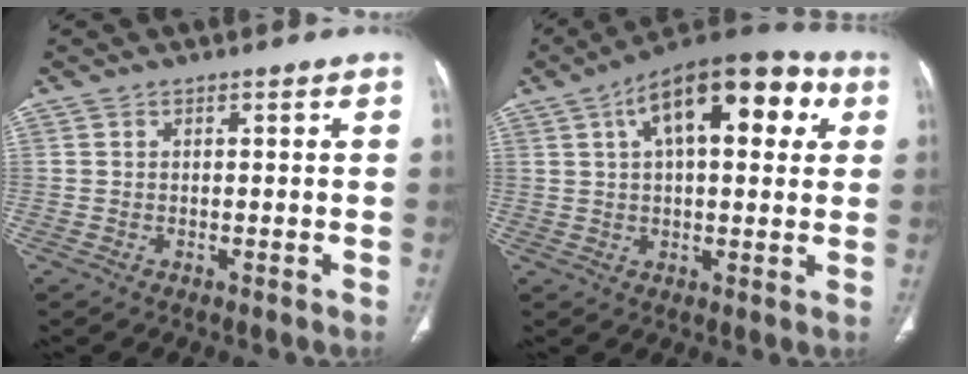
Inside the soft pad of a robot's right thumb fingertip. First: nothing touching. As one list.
[{"total": 19.2, "force": [6.7, 8.8, 15.7], "torque": [-0.211, 0.024, 0.095]}]